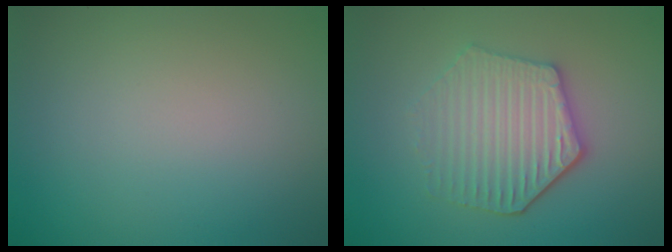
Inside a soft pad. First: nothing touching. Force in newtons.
{"total": 4.8, "press": 4.0, "slide": 2.5}